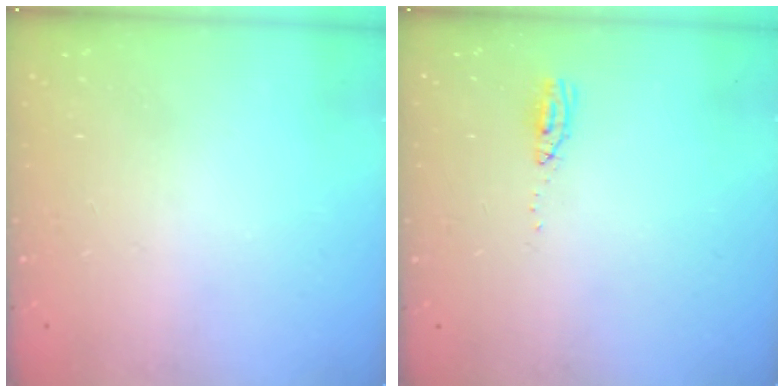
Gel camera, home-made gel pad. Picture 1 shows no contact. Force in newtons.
{"total": 3.7, "press": 3.4, "slide": 1.4}